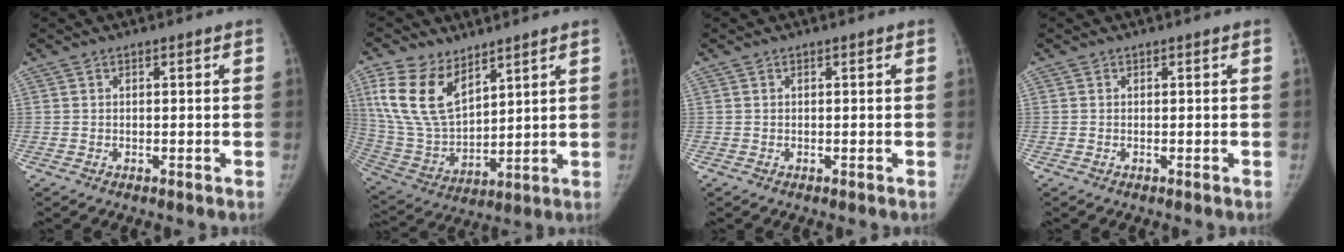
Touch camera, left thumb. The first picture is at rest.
{"total": 15.6, "force": [8.4, 8.5, 10.0], "torque": [-0.181, -0.034, 0.181]}
{"total": 0.0}
{"total": 0.0}